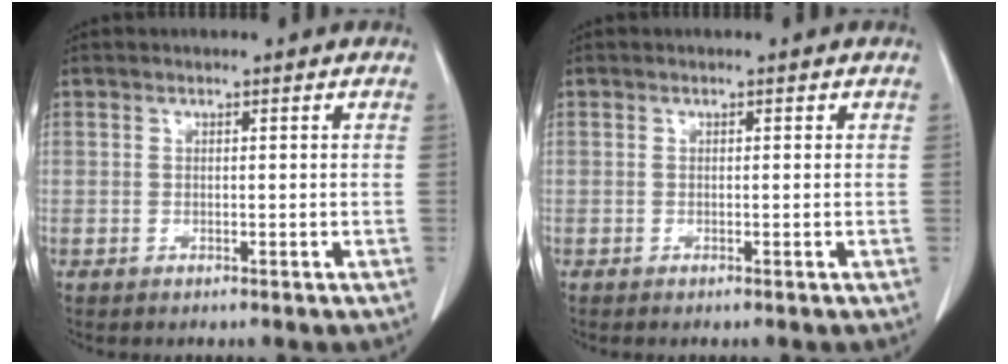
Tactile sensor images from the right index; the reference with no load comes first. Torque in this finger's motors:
{"motor_torque": [0.00, 0.02, -0.02, 0.01]}